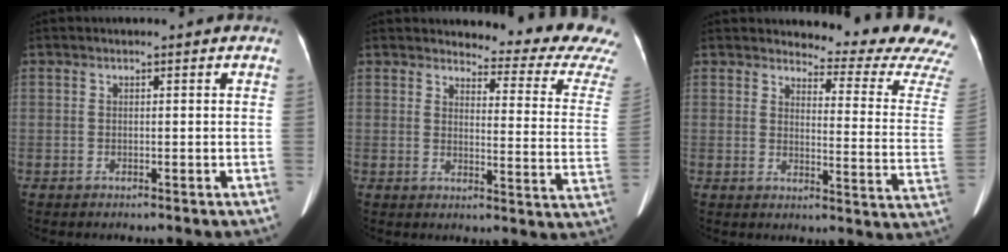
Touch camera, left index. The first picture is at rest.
{"total": 16.0, "force": [15.6, 0.5, 3.5], "torque": [-0.028, -0.121, 0.151]}
{"total": 16.5, "force": [16.2, 0.2, 3.0], "torque": [-0.024, -0.137, 0.161]}